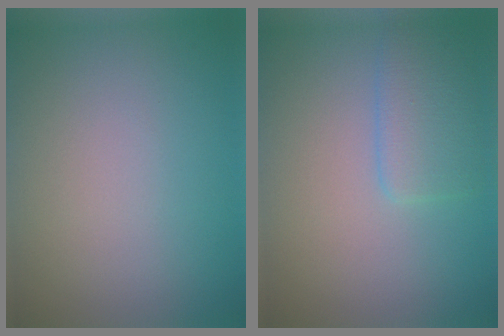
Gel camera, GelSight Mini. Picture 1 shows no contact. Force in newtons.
{"total": 2.8, "press": 2.8, "slide": 0.1}